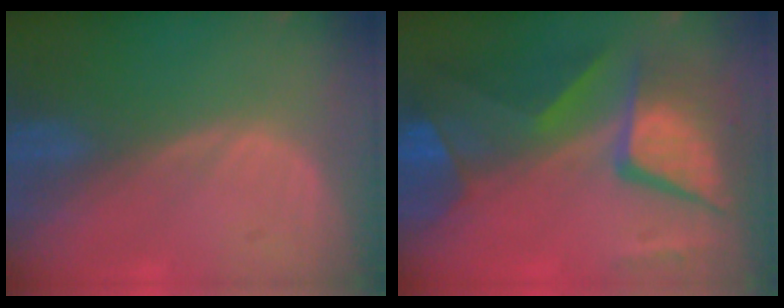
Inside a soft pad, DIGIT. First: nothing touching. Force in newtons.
{"total": 11.6, "press": 11.6, "slide": 1.4}